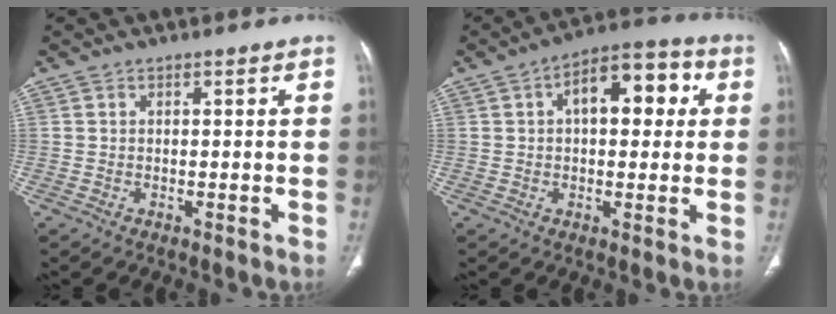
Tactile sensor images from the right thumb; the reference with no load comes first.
{"total": 12.2, "force": [3.0, 6.4, 9.9], "torque": [-0.111, 0.025, 0.036]}